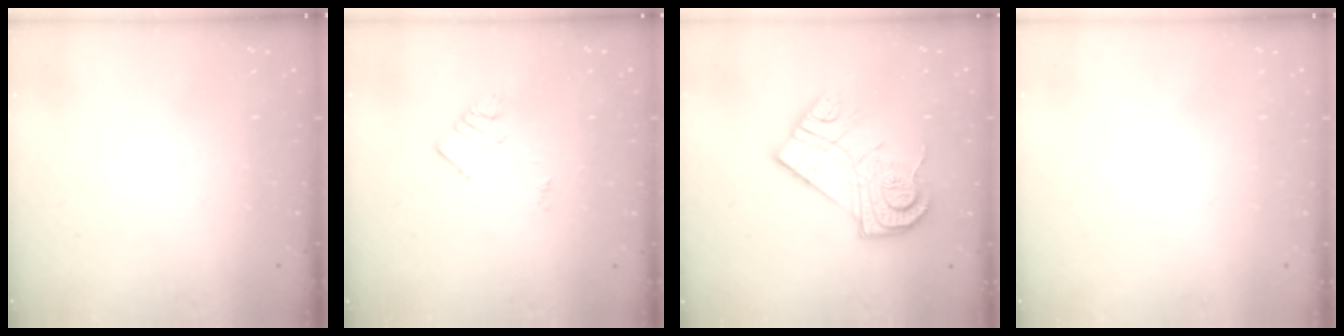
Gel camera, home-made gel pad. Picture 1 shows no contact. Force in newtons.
{"total": 3.0, "press": 3.0, "slide": 0.4}
{"total": 16.1, "press": 16.1, "slide": 1.5}
{"total": 1.8, "press": 1.8, "slide": 0.1}